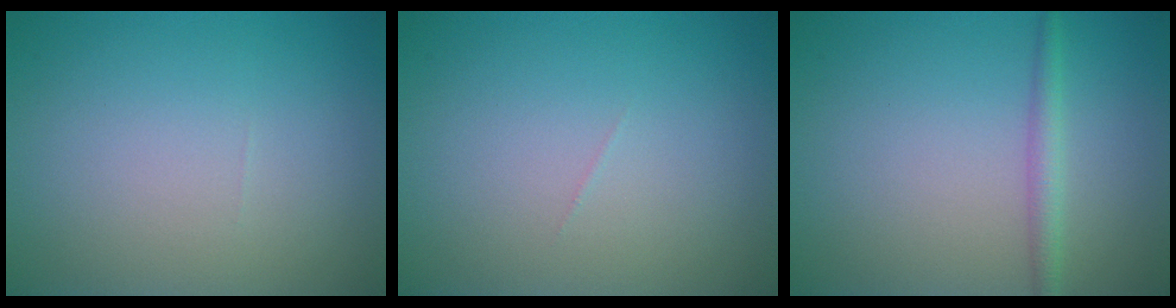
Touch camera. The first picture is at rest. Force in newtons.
{"total": 0.0}
{"total": 1.8, "press": 1.8, "slide": 0.0}